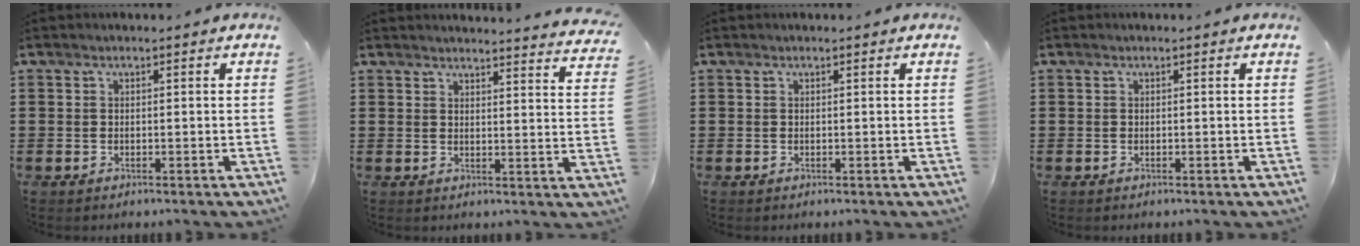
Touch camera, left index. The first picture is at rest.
{"total": 3.2, "force": [3.2, -0.5, 0.4], "torque": [-0.012, -0.021, 0.055]}
{"total": 0.0}
{"total": 0.0}